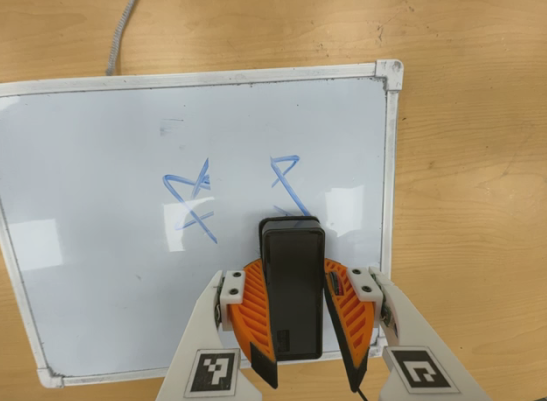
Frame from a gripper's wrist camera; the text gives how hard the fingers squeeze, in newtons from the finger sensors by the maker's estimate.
{"total": 9.0, "left": 8.7, "right": 9.4}